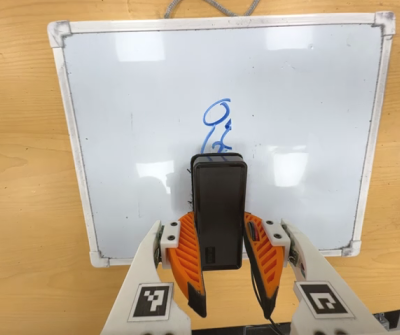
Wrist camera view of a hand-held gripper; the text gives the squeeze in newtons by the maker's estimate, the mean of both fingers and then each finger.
{"total": 5.7, "left": 5.0, "right": 6.4}